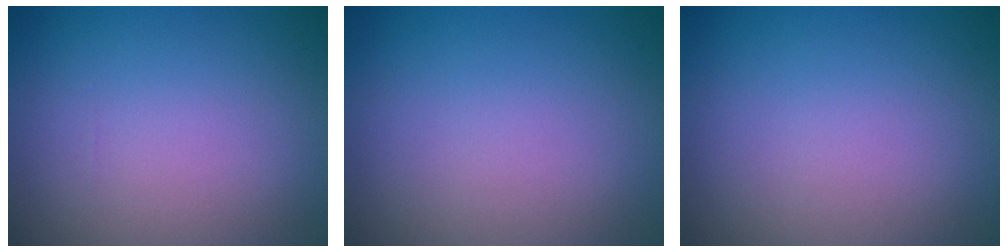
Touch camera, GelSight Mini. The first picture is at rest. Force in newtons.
{"total": 0.0}
{"total": 0.0}